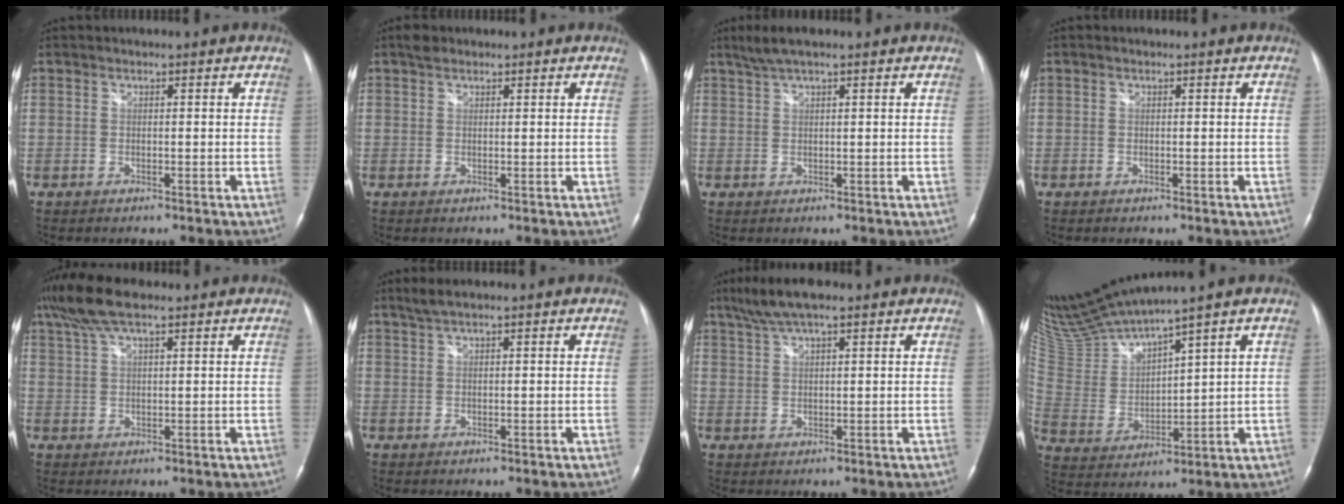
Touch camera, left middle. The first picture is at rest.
{"total": 1.4, "force": [1.1, 0.7, 0.5], "torque": [-0.012, 0.008, 0.017]}
{"total": 3.8, "force": [2.9, 0.3, 2.5], "torque": [-0.056, 0.015, 0.055]}
{"total": 0.0}
{"total": 7.8, "force": [5.6, 1.8, 5.1], "torque": [-0.111, 0.027, 0.103]}
{"total": 2.1, "force": [1.7, 0.1, 1.3], "torque": [-0.032, 0.009, 0.034]}
{"total": 6.5, "force": [4.7, 1.0, 4.3], "torque": [-0.087, 0.019, 0.083]}
{"total": 14.5, "force": [13.3, -0.6, 5.9], "torque": [-0.136, -0.011, 0.278]}